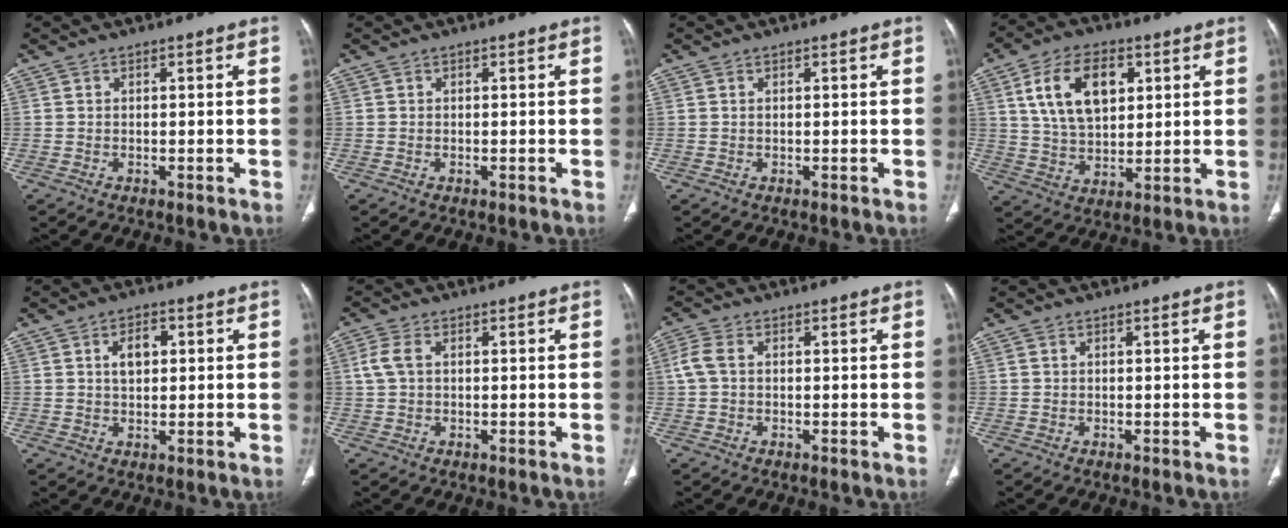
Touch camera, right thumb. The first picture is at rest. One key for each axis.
{"total": 0.0}
{"total": 0.0}
{"total": 13.9, "fx": 4.7, "fy": 8.3, "fz": 10.0, "tx": -0.154, "ty": -0.010, "tz": 0.090}
{"total": 4.7, "fx": 1.2, "fy": 3.0, "fz": 3.5, "tx": -0.049, "ty": 0.002, "tz": 0.020}
{"total": 3.4, "fx": 0.5, "fy": 2.1, "fz": 2.6, "tx": -0.071, "ty": 0.009, "tz": 0.008}
{"total": 3.6, "fx": 0.3, "fy": 2.4, "fz": 2.7, "tx": -0.070, "ty": 0.010, "tz": 0.001}
{"total": 0.0}